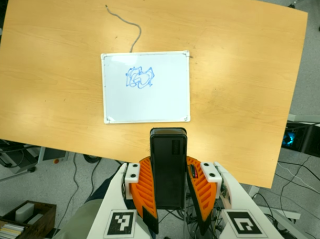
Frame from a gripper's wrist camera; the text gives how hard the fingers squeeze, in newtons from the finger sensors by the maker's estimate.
{"total": 9.0, "left": 7.1, "right": 11.0}